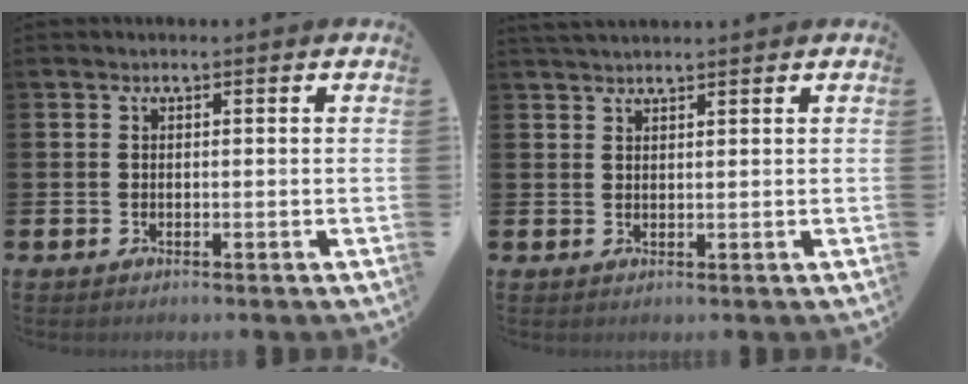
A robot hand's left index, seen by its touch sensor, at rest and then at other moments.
{"total": 1.7, "force": [1.7, 0.2, 0.3], "torque": [-0.006, -0.002, 0.030]}